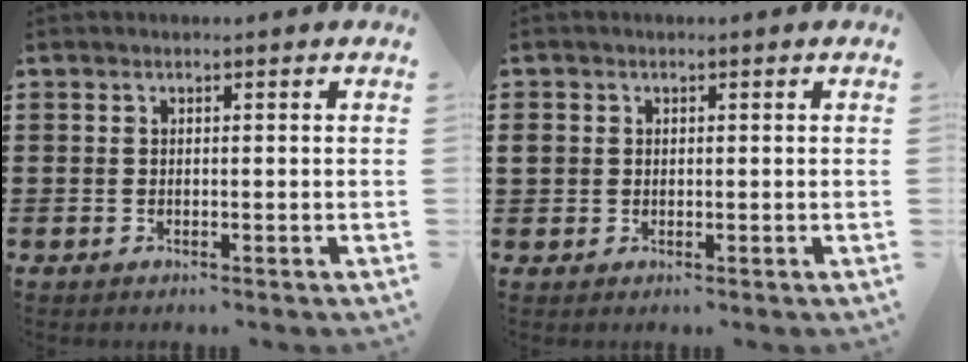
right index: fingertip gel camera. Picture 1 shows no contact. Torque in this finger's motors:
{"motor_torque": [0.81, 0.44, 0.02, 0.03]}